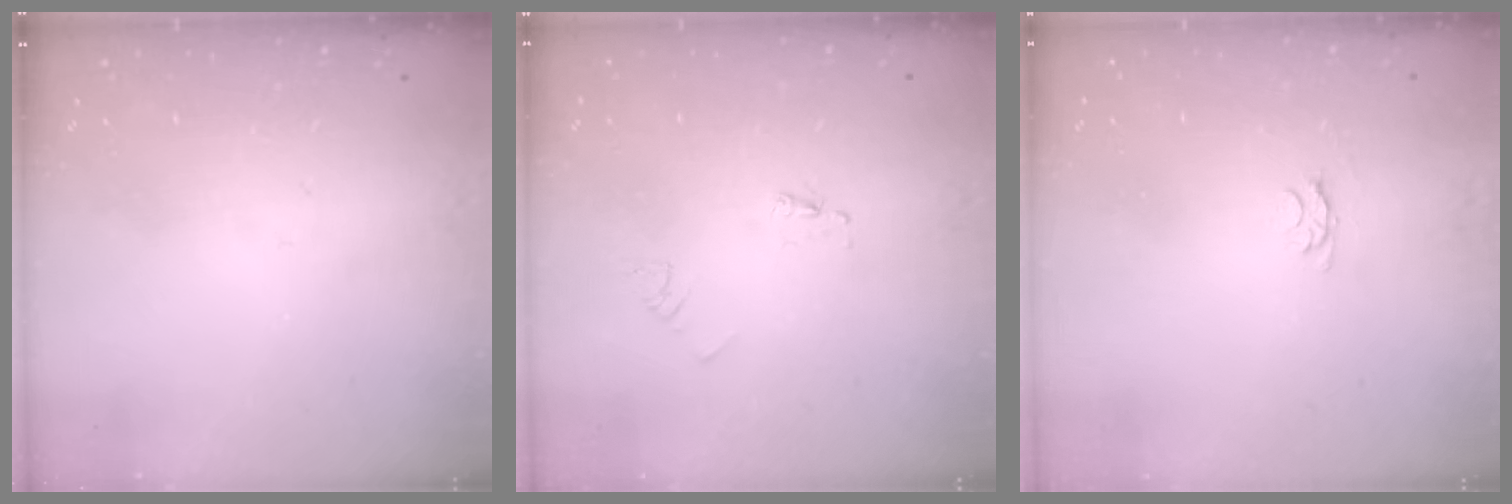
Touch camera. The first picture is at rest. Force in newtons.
{"total": 2.1, "press": 2.1, "slide": 0.1}
{"total": 3.3, "press": 3.2, "slide": 0.5}